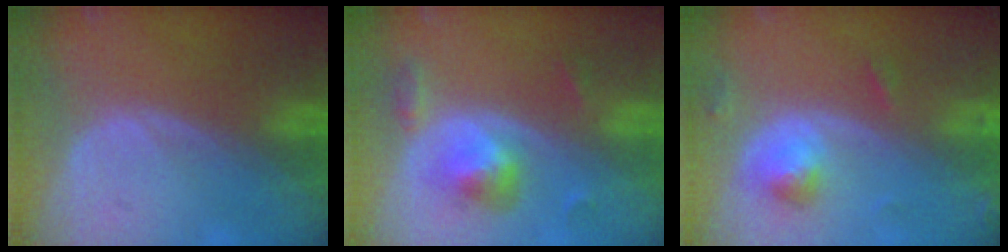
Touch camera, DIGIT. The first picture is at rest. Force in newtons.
{"total": 6.0, "press": 5.3, "slide": 2.7}
{"total": 4.5, "press": 4.5, "slide": 0.6}